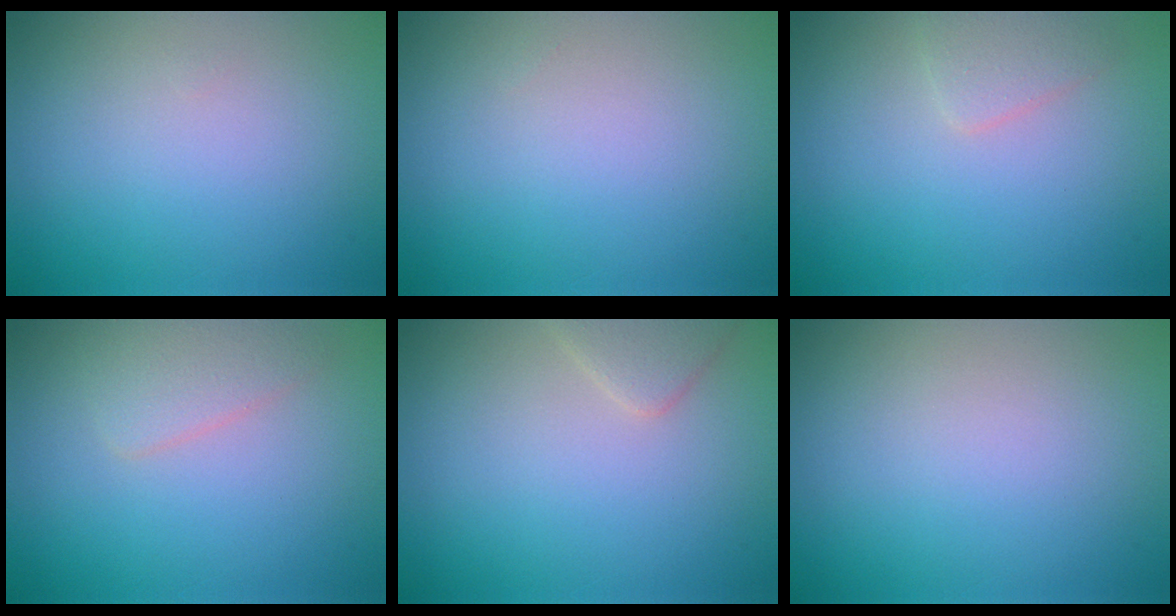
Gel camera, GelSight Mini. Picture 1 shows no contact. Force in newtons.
{"total": 0.0}
{"total": 1.6, "press": 1.6, "slide": 0.0}
{"total": 2.2, "press": 2.2, "slide": 0.0}
{"total": 1.9, "press": 1.9, "slide": 0.1}
{"total": 0.0}